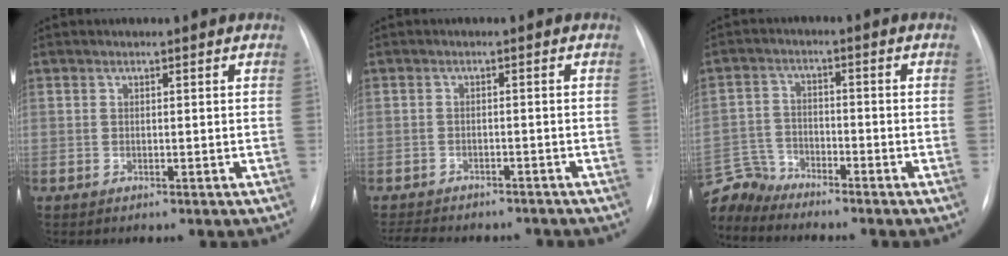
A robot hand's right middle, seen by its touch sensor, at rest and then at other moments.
{"total": 10.6, "force": [-9.4, 3.4, 3.7], "torque": [-0.076, -0.001, -0.117]}
{"total": 6.6, "force": [-6.5, 0.9, -0.8], "torque": [0.009, 0.006, -0.130]}